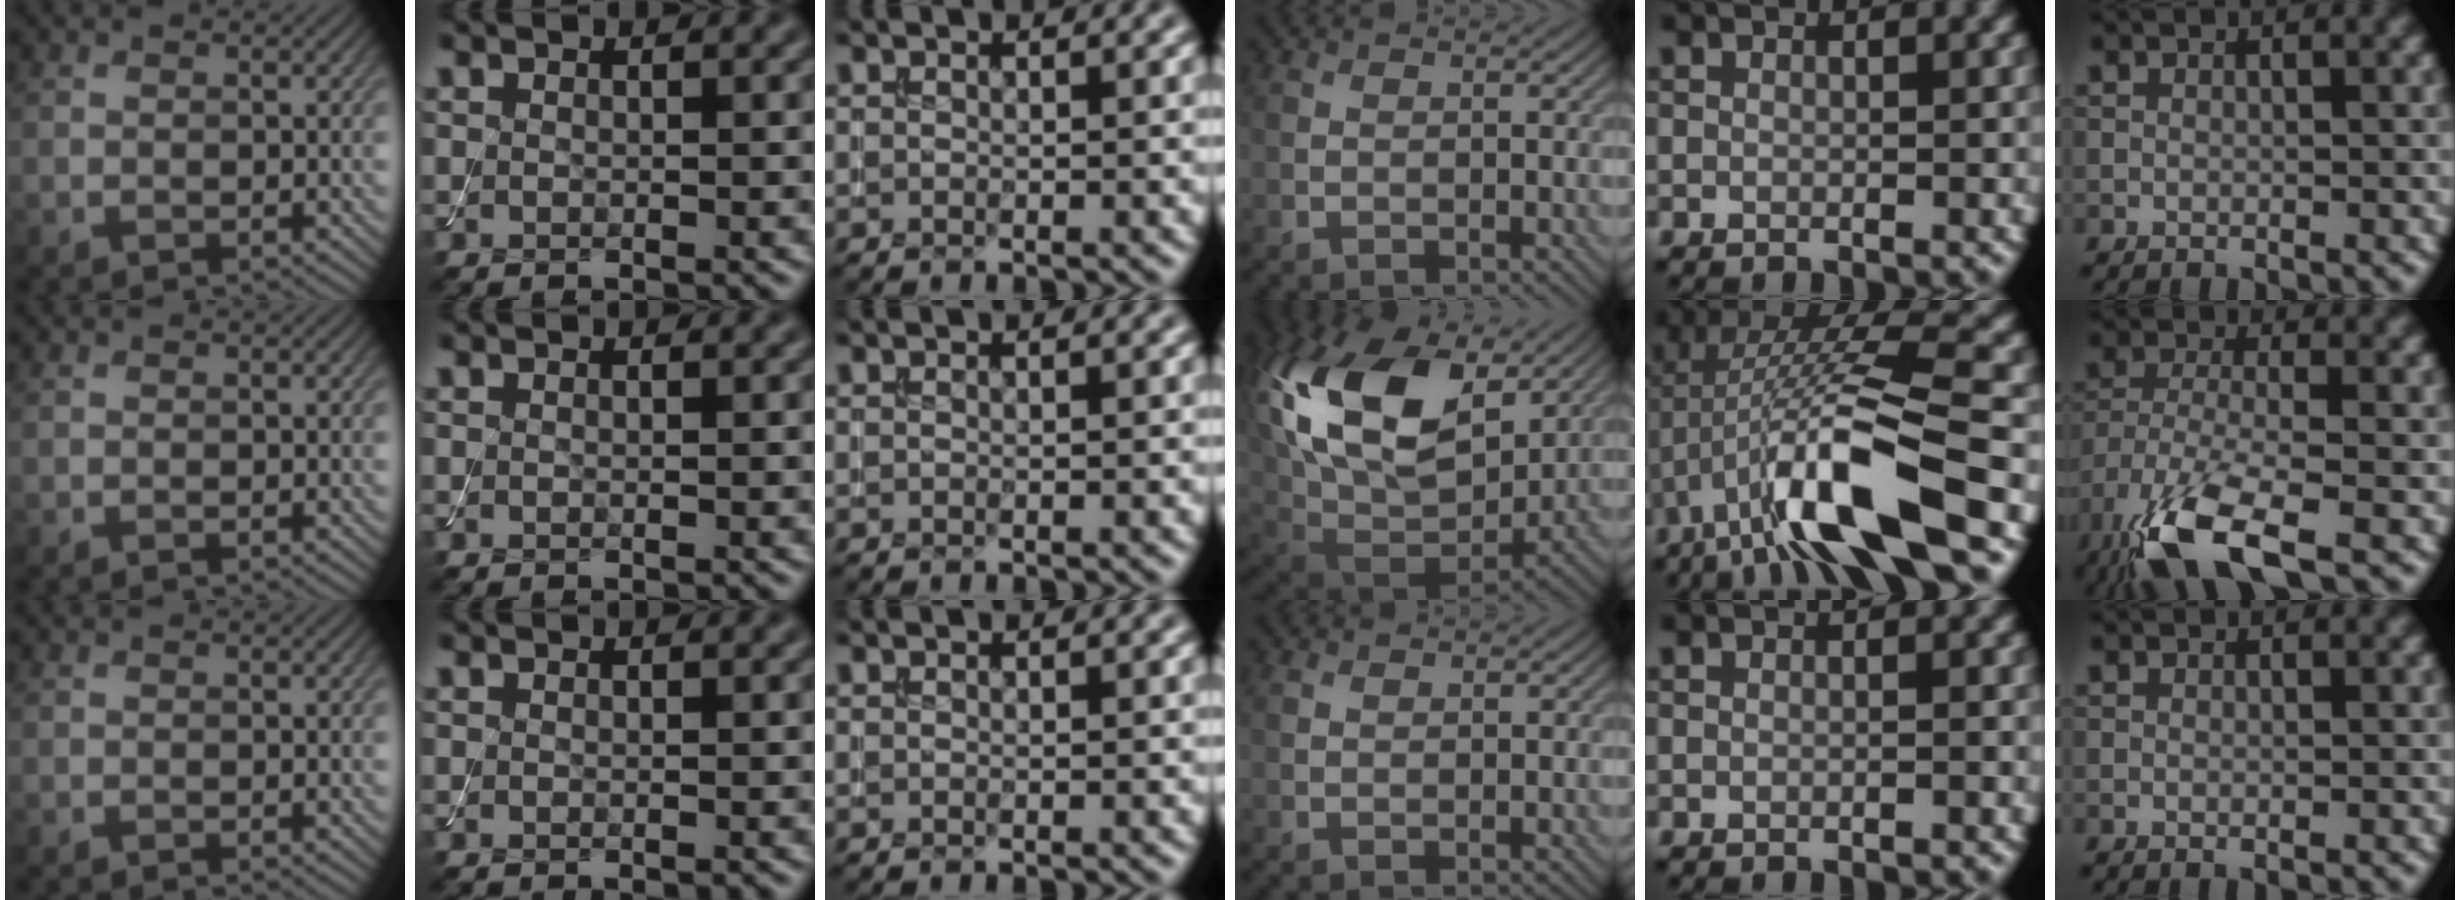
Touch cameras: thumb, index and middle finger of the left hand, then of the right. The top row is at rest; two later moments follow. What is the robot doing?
{"motion": "assemble", "object": "toy tower of hanoi"}